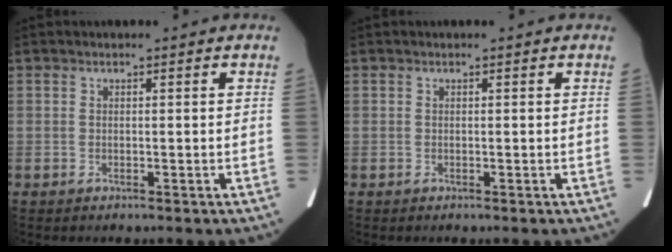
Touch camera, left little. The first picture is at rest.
{"total": 0.0}